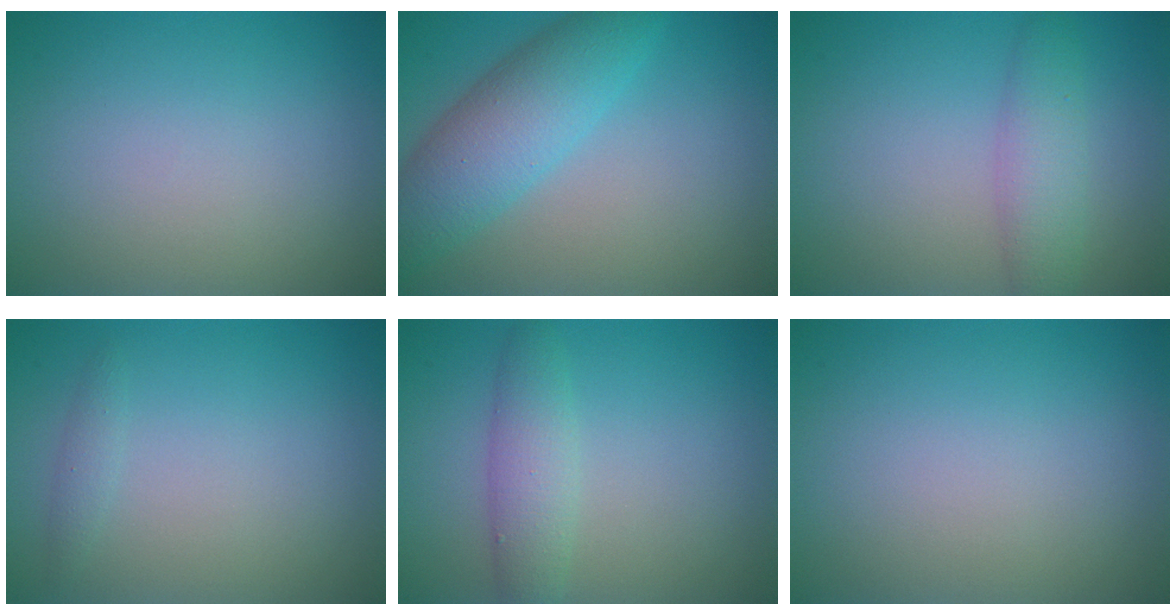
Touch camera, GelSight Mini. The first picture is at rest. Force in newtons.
{"total": 6.1, "press": 6.1, "slide": 0.2}
{"total": 3.1, "press": 3.1, "slide": 0.0}
{"total": 0.8, "press": 0.8, "slide": 0.1}
{"total": 2.9, "press": 2.9, "slide": 0.0}
{"total": 0.0}